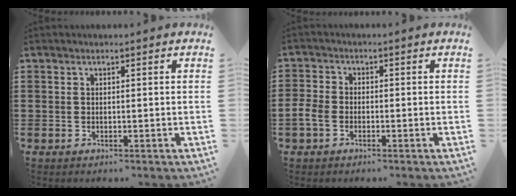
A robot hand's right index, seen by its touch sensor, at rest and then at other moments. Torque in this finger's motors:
{"motor_torque": [1.15, 0.99, 0.26, 0.04]}